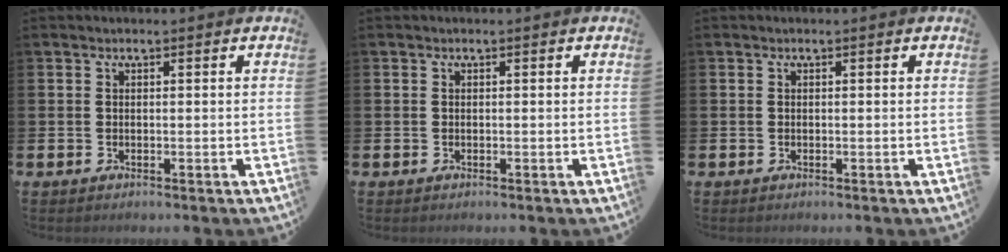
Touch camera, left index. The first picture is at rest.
{"total": 0.0}
{"total": 0.0}